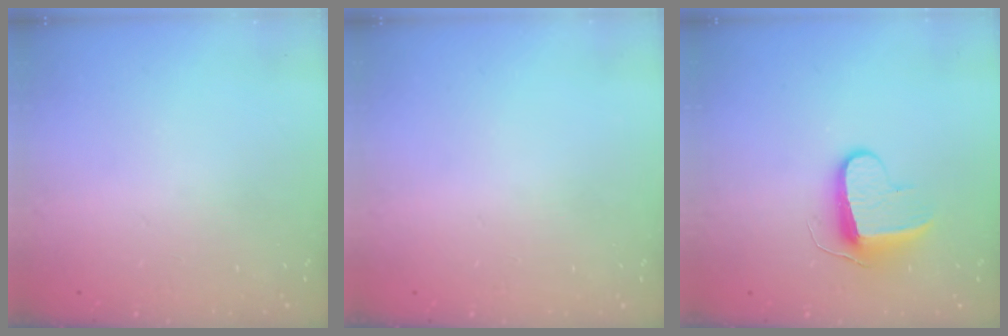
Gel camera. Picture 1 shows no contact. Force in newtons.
{"total": 0.5, "press": 0.5, "slide": 0.1}
{"total": 9.0, "press": 9.0, "slide": 0.5}